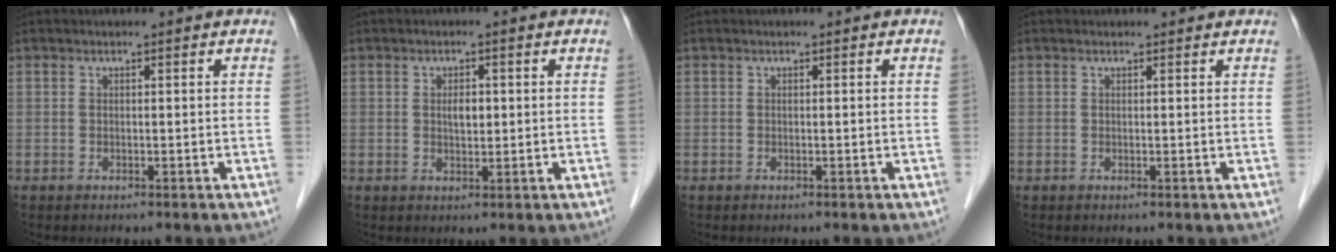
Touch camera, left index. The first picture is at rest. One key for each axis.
{"total": 2.2, "fx": 0.3, "fy": 0.9, "fz": 1.9, "tx": -0.034, "ty": -0.001, "tz": 0.005}
{"total": 0.0}
{"total": 1.2, "fx": 1.1, "fy": 0.3, "fz": 0.1, "tx": -0.013, "ty": 0.005, "tz": 0.011}